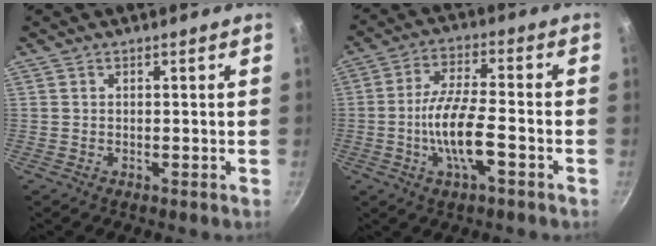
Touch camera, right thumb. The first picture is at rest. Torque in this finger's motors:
{"motor_torque": [0.29, 0.69, 1.83, -0.93, 0.49]}